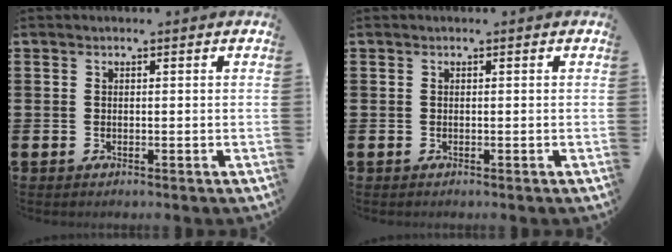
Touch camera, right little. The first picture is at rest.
{"total": 0.0}